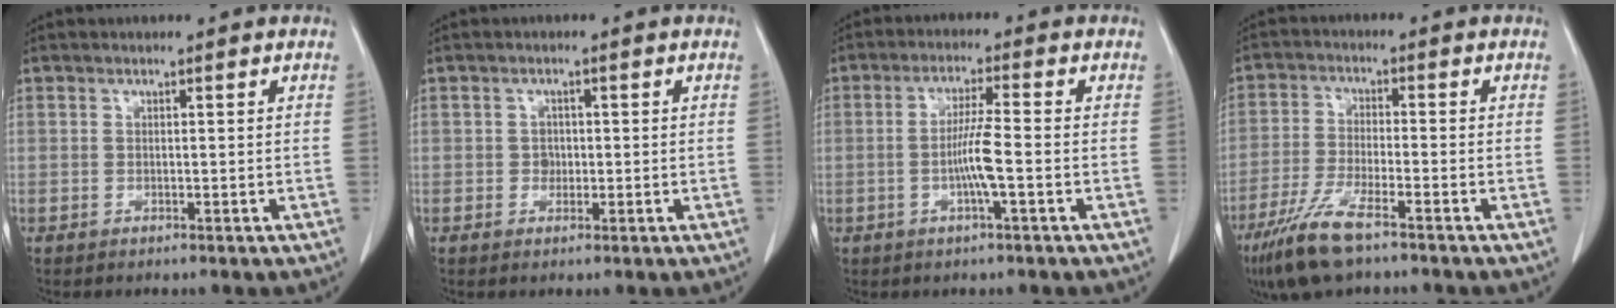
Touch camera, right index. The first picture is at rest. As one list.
[{"total": 1.6, "force": [-0.2, 1.4, 0.6], "torque": [-0.008, 0.004, -0.002]}, {"total": 5.4, "force": [-1.3, -0.2, 5.2], "torque": [-0.105, 0.000, -0.026]}, {"total": 8.9, "force": [-6.1, 1.4, 6.3], "torque": [-0.135, -0.024, -0.114]}]